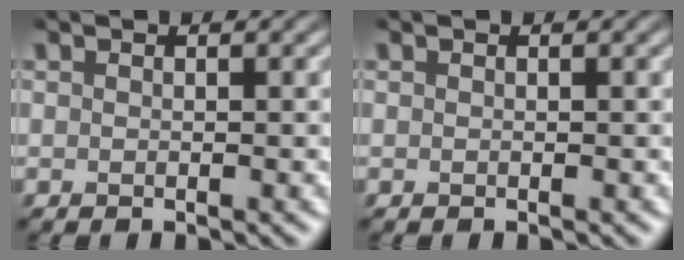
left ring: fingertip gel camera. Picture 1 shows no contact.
{"total": 0.0}